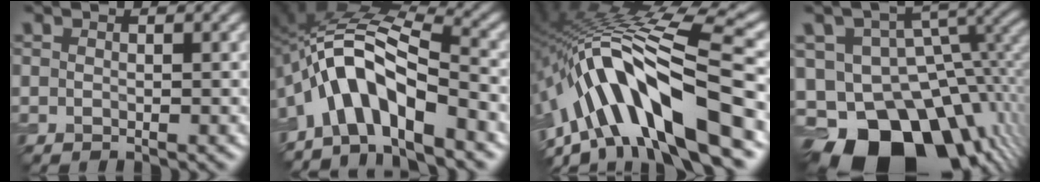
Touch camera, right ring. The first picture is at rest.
{"total": 8.1, "force": [-4.6, 2.7, 6.1], "torque": [-0.099, 0.020, -0.096]}
{"total": 14.7, "force": [-5.5, 4.2, 13.0], "torque": [-0.213, 0.034, -0.090]}
{"total": 19.3, "force": [-9.8, 12.4, 11.0], "torque": [-0.201, -0.010, -0.137]}